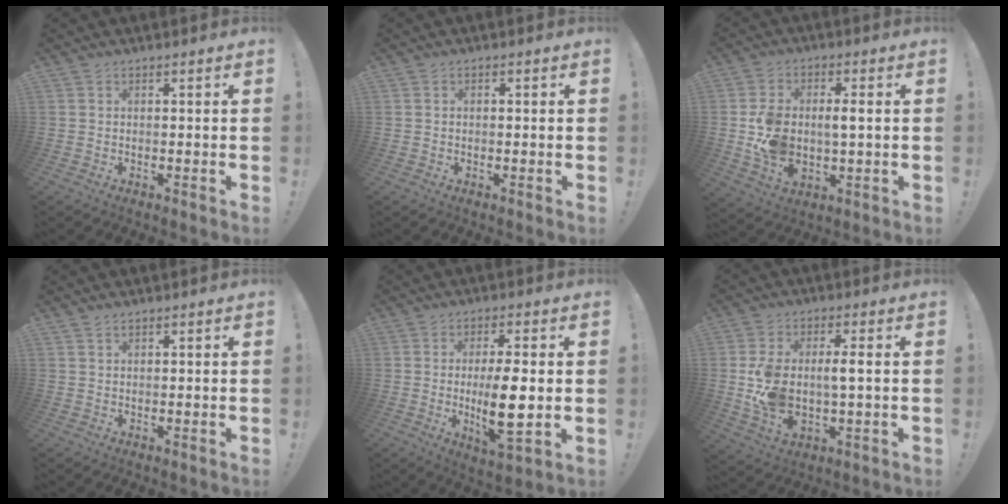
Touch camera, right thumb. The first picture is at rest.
{"total": 0.7, "force": [-0.2, 0.5, 0.4], "torque": [-0.012, 0.004, -0.003]}
{"total": 9.8, "force": [-0.2, 6.3, 7.6], "torque": [-0.142, 0.001, -0.001]}
{"total": 0.8, "force": [0.7, 0.4, 0.3], "torque": [-0.011, 0.002, 0.015]}
{"total": 11.8, "force": [-0.7, 3.1, 11.4], "torque": [-0.196, -0.014, -0.018]}
{"total": 9.9, "force": [0.0, 5.0, 8.6], "torque": [-0.171, -0.007, -0.001]}